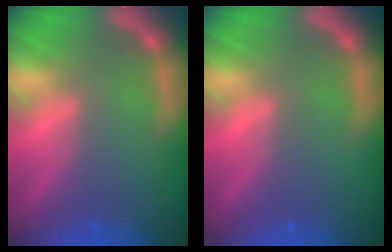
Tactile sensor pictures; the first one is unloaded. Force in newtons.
{"total": 0.0}